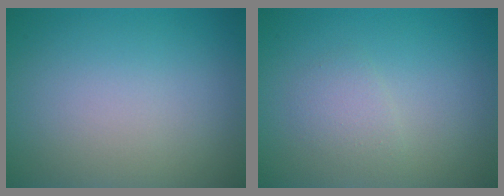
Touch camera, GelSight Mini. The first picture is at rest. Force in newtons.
{"total": 1.4, "press": 1.4, "slide": 0.1}